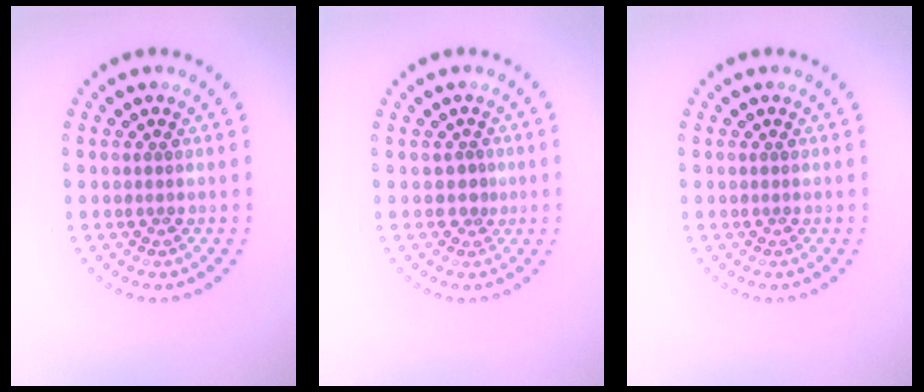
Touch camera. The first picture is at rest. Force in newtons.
{"total": 1.1, "press": 0.7, "slide": 0.9}
{"total": 0.0}